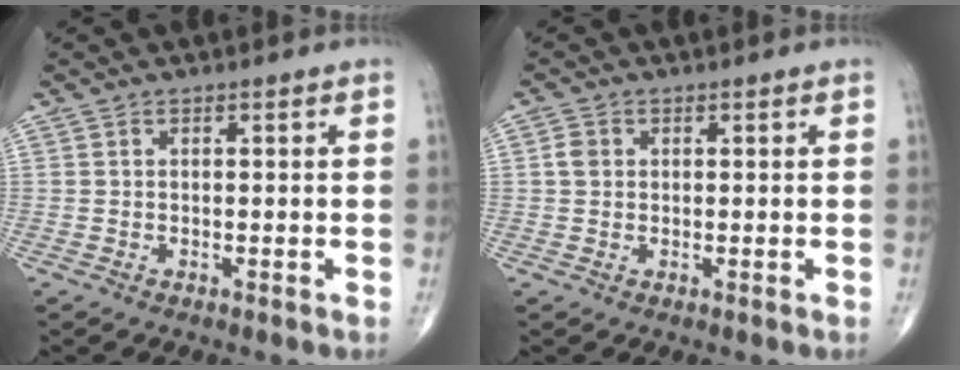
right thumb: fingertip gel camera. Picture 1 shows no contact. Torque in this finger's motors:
{"motor_torque": [-0.38, 0.30, 0.27, 0.08, 0.01]}